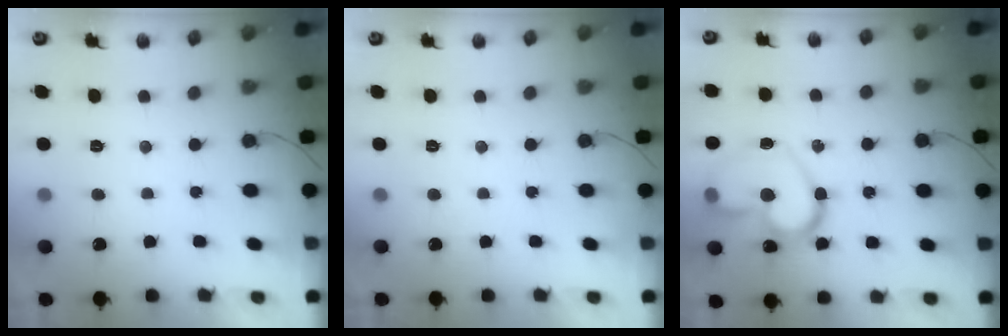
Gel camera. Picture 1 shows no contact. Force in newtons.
{"total": 1.7, "press": 1.7, "slide": 0.1}
{"total": 19.4, "press": 19.3, "slide": 2.0}